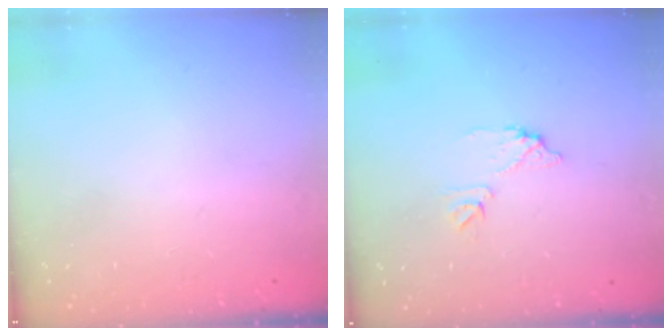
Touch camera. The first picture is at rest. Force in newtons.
{"total": 7.4, "press": 7.4, "slide": 0.4}